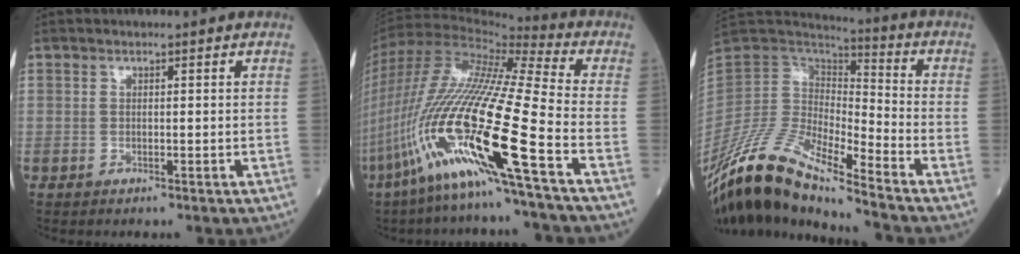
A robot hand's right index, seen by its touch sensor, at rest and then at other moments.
{"total": 24.8, "force": [-10.8, 0.2, 22.4], "torque": [-0.482, -0.053, -0.211]}
{"total": 19.0, "force": [-14.6, 2.6, 11.8], "torque": [-0.251, -0.007, -0.279]}